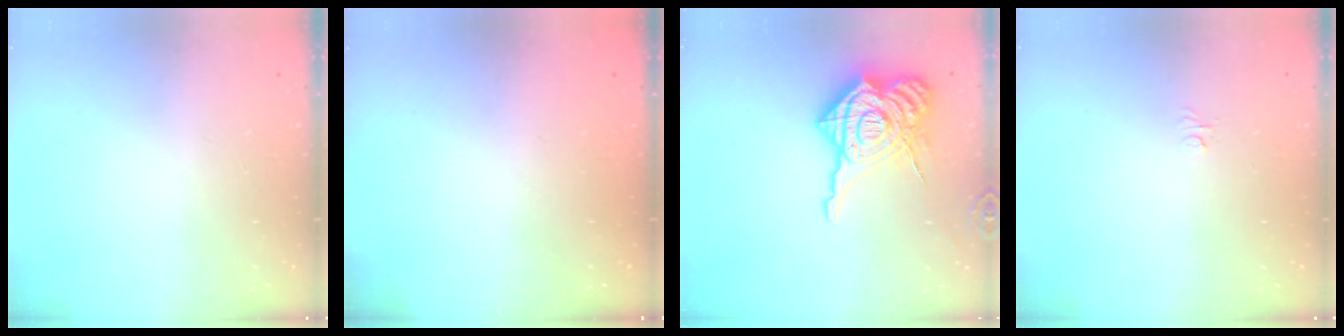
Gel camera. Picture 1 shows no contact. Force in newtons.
{"total": 2.6, "press": 2.5, "slide": 0.9}
{"total": 23.6, "press": 23.4, "slide": 2.7}
{"total": 3.1, "press": 3.0, "slide": 0.3}